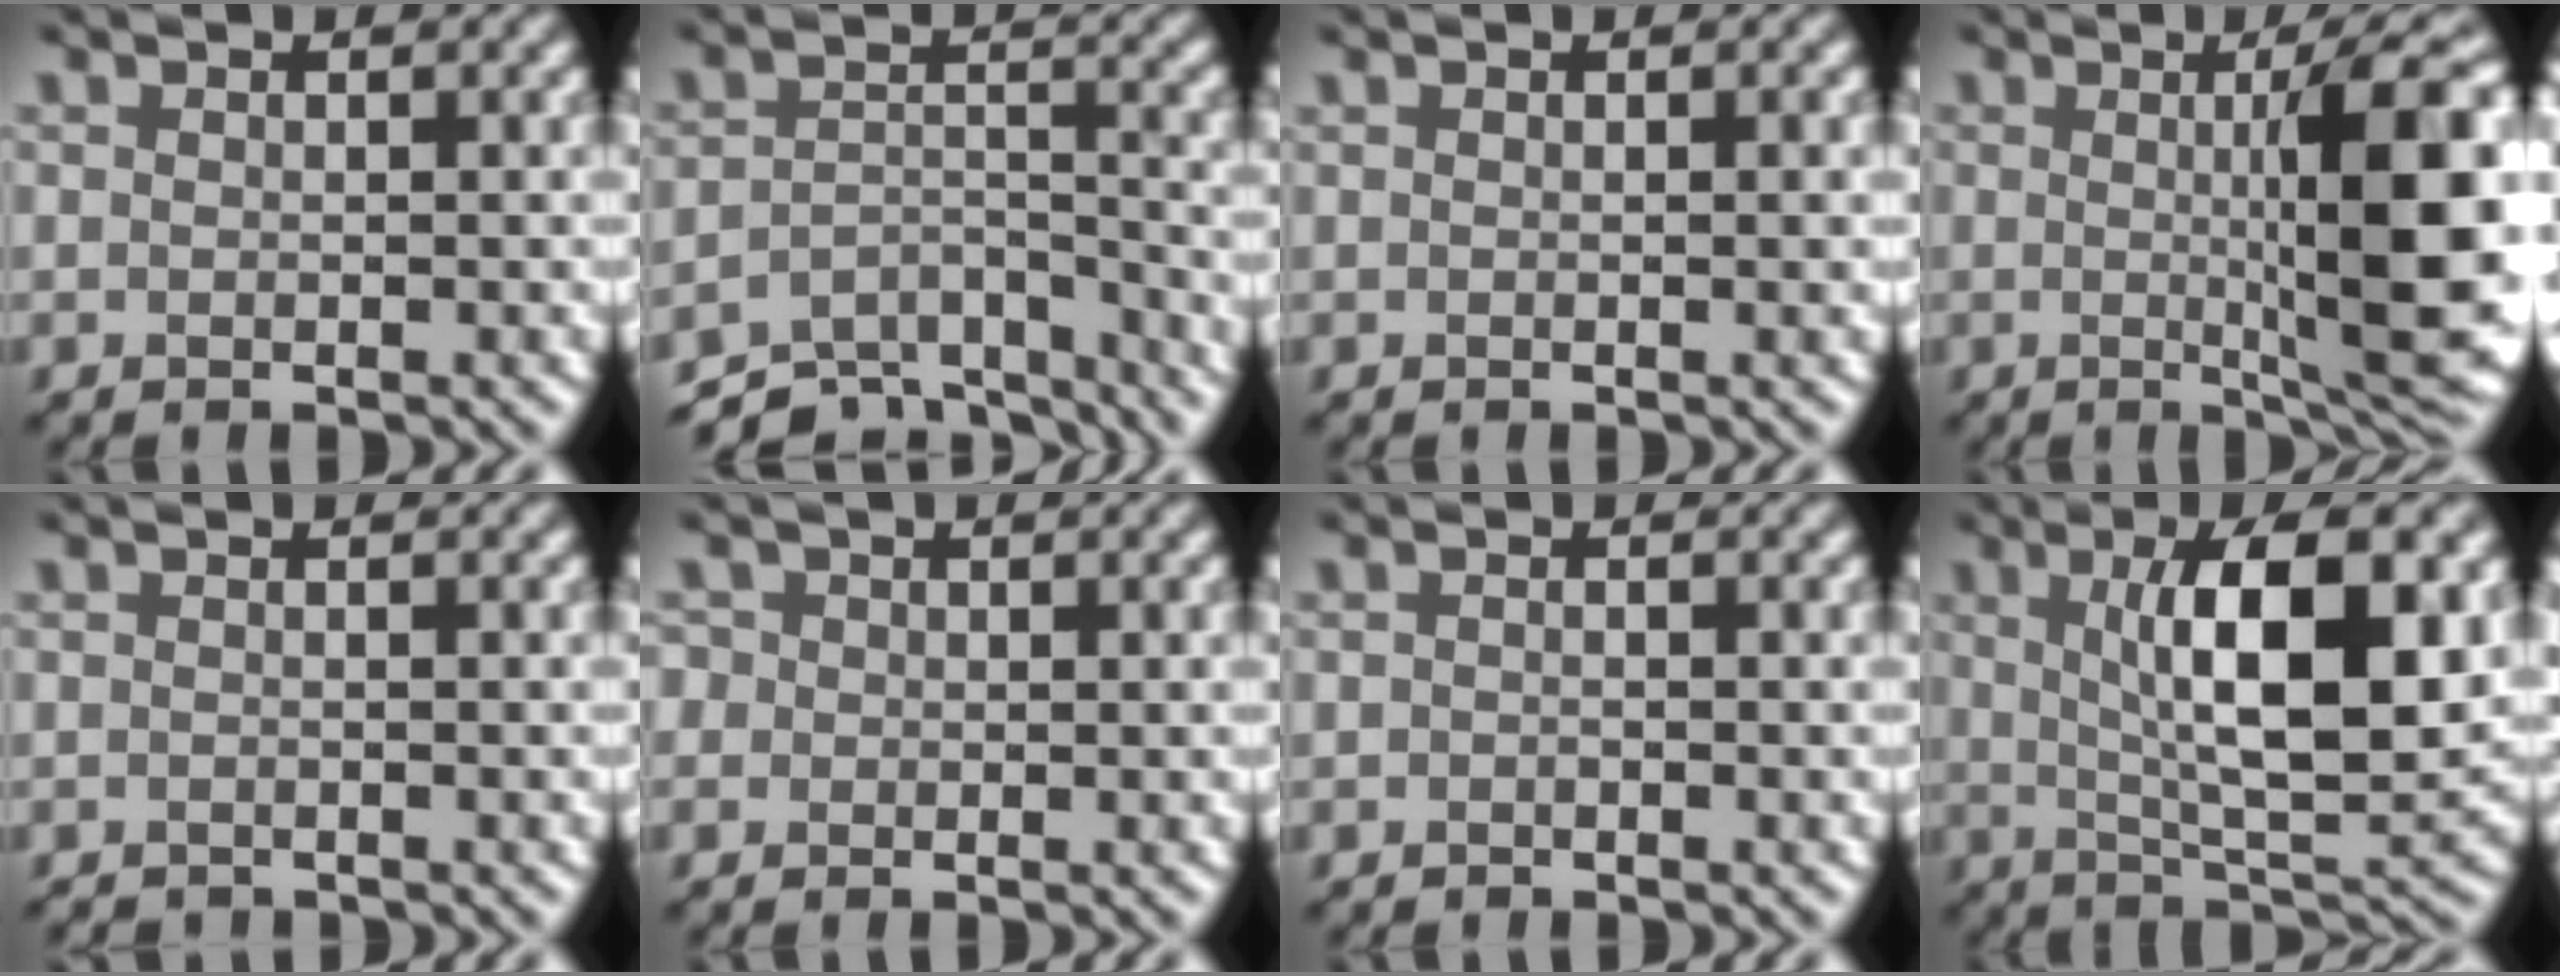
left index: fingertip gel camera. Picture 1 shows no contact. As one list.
[{"total": 8.6, "force": [-7.9, 2.5, 2.1], "torque": [-0.031, -0.003, -0.113]}, {"total": 0.9, "force": [0.3, 0.2, 0.9], "torque": [-0.015, 0.002, 0.003]}, {"total": 11.6, "force": [0.4, 2.3, 11.4], "torque": [-0.146, -0.001, 0.008]}, {"total": 0.7, "force": [-0.7, 0.1, 0.1], "torque": [0.000, -0.006, -0.014]}, {"total": 1.7, "force": [0.4, 1.5, 0.7], "torque": [-0.019, 0.006, 0.004]}, {"total": 0.5, "force": [-0.5, 0.2, 0.2], "torque": [-0.003, -0.002, -0.012]}, {"total": 10.9, "force": [2.1, 3.4, 10.1], "torque": [-0.155, 0.000, 0.034]}]